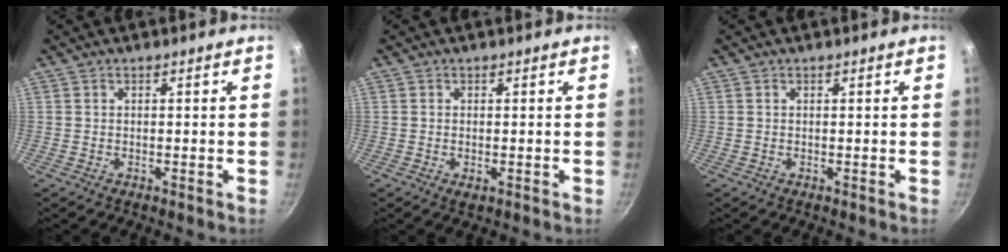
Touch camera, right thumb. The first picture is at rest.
{"total": 1.3, "force": [-0.4, 0.6, 1.1], "torque": [-0.021, -0.004, -0.005]}
{"total": 0.0}